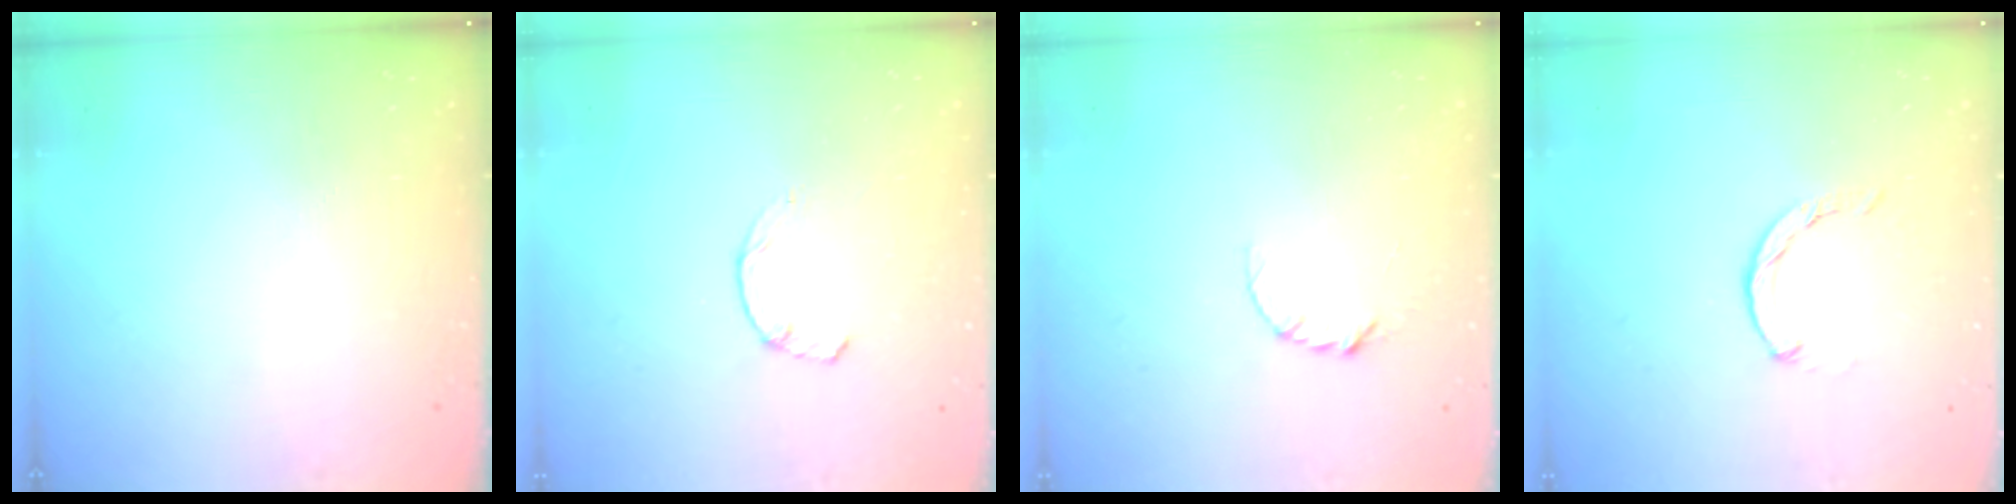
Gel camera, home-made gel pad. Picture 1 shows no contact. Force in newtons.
{"total": 1.7, "press": 1.6, "slide": 0.4}
{"total": 3.4, "press": 3.4, "slide": 0.4}
{"total": 2.0, "press": 2.0, "slide": 0.4}